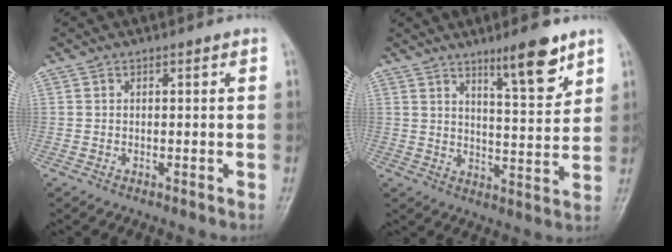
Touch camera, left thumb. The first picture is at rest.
{"total": 9.3, "force": [6.3, 1.8, 6.6], "torque": [-0.087, -0.047, 0.098]}